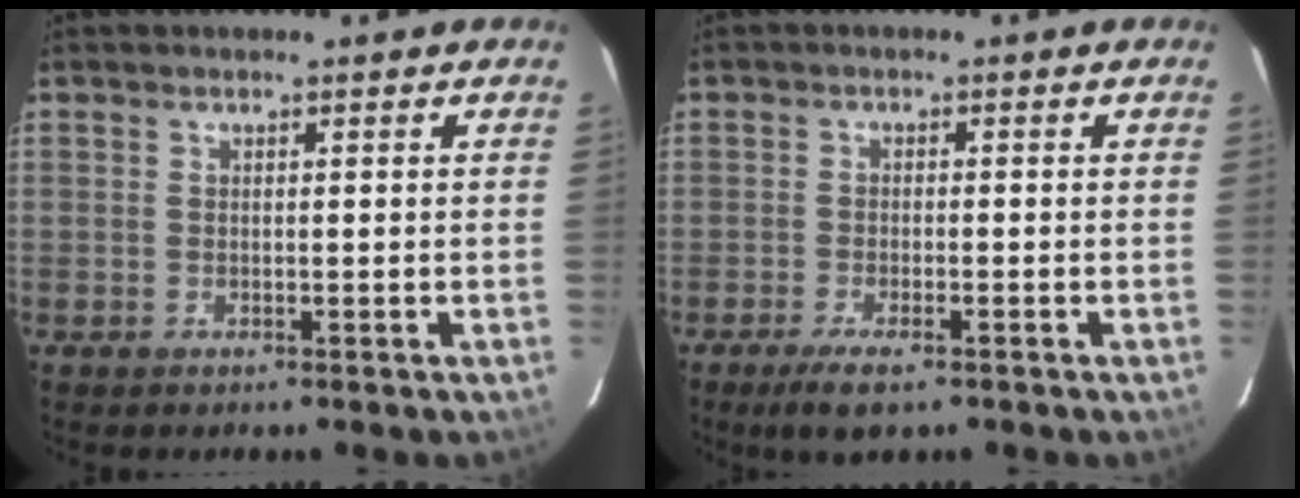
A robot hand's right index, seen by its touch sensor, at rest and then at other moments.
{"total": 4.9, "force": [-3.4, 1.2, 3.3], "torque": [-0.079, -0.016, -0.062]}